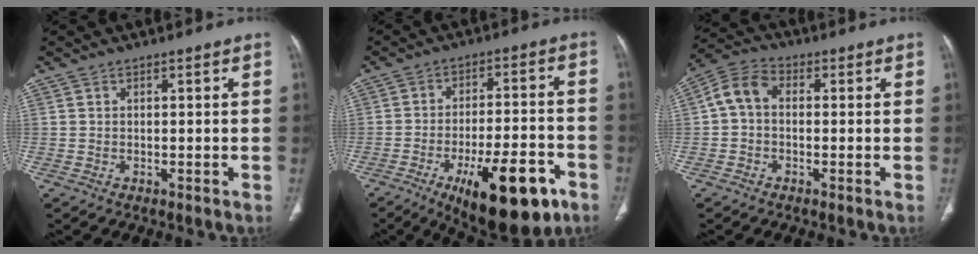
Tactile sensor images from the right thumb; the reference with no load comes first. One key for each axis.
{"total": 18.5, "fx": -9.4, "fy": 6.5, "fz": 14.5, "tx": -0.184, "ty": 0.044, "tz": -0.130}
{"total": 6.3, "fx": 0.1, "fy": 4.4, "fz": 4.5, "tx": -0.082, "ty": 0.020, "tz": -0.011}